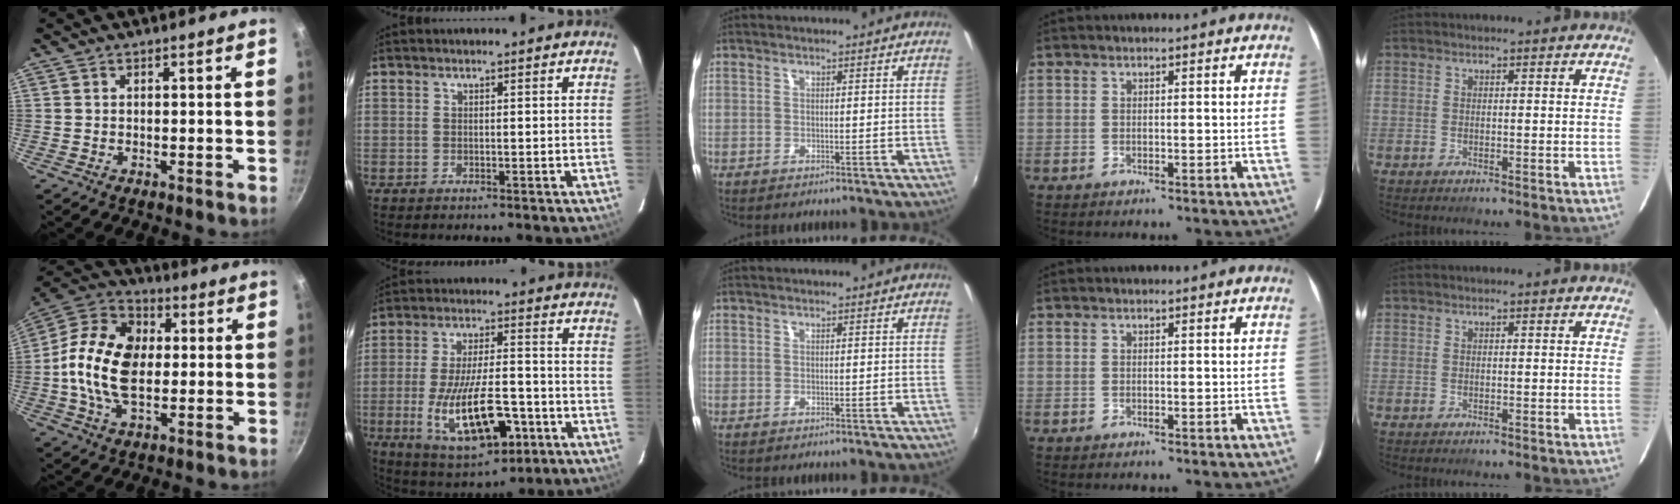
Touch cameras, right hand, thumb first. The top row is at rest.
{"thumb": {"total": 17.4, "force": [0.2, 11.4, 13.2], "torque": [-0.224, 0.021, -0.017]}, "index": {"total": 17.4, "force": [-6.2, 6.8, 14.8], "torque": [-0.291, -0.020, -0.082]}}